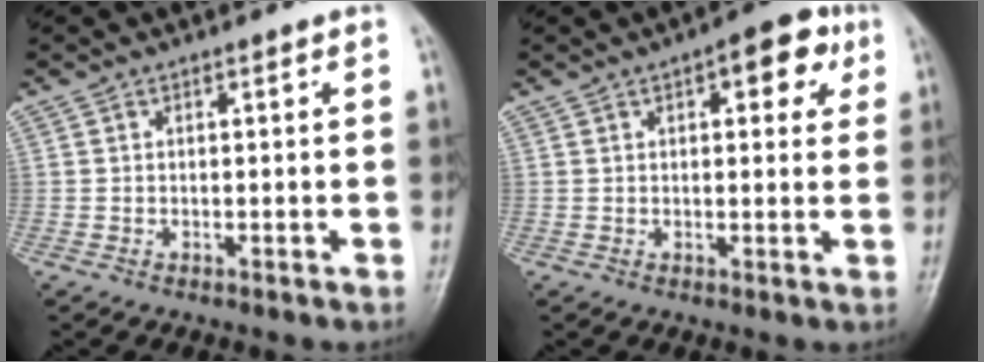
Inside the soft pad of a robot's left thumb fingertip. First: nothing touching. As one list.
[{"total": 7.8, "force": [3.3, 3.6, 6.1], "torque": [-0.045, -0.001, 0.031]}]